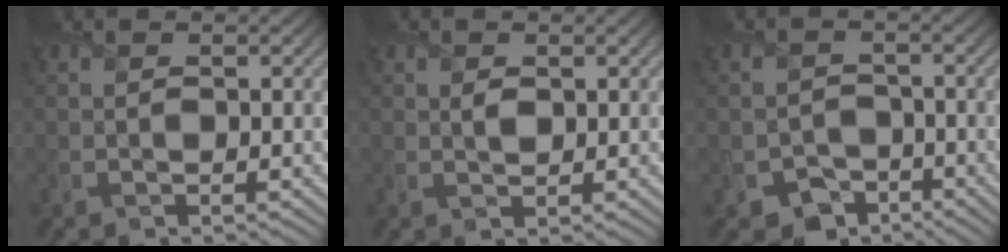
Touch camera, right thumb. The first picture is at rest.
{"total": 1.2, "force": [0.4, 0.8, 0.7], "torque": [-0.015, -0.003, 0.011]}
{"total": 4.5, "force": [-3.1, 3.1, 1.2], "torque": [-0.017, -0.007, -0.054]}